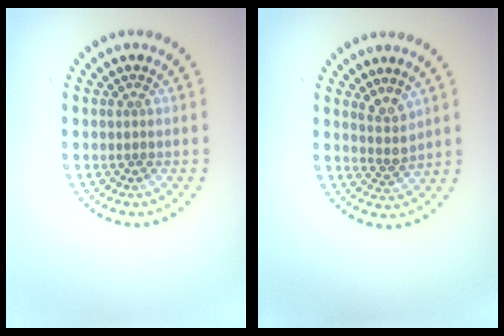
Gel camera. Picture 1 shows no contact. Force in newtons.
{"total": 2.1, "press": 1.5, "slide": 1.5}